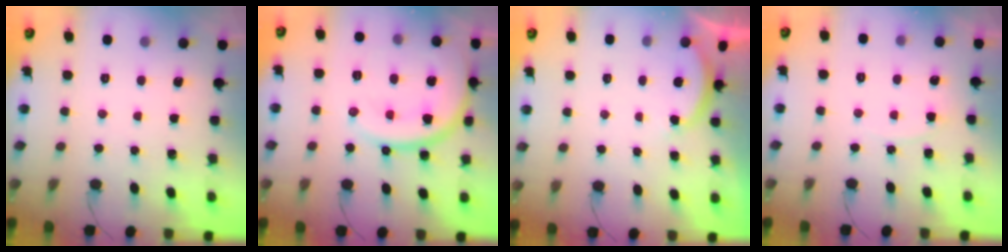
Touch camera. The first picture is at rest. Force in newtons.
{"total": 16.4, "press": 16.3, "slide": 1.8}
{"total": 2.5, "press": 2.5, "slide": 0.5}
{"total": 3.3, "press": 3.3, "slide": 0.5}